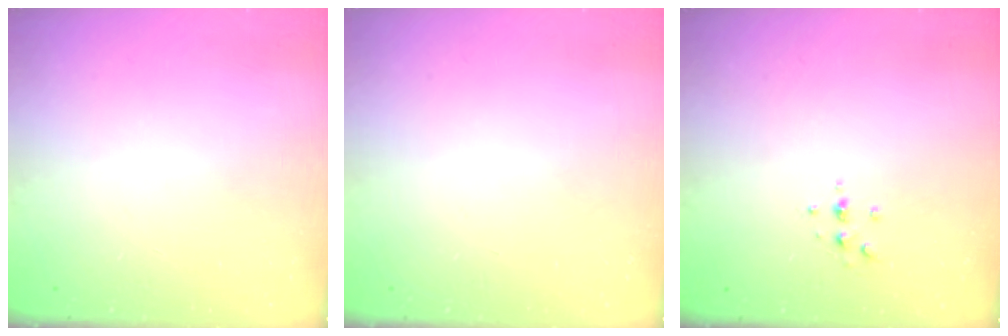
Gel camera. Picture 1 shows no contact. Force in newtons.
{"total": 0.0}
{"total": 2.4, "press": 2.4, "slide": 0.3}